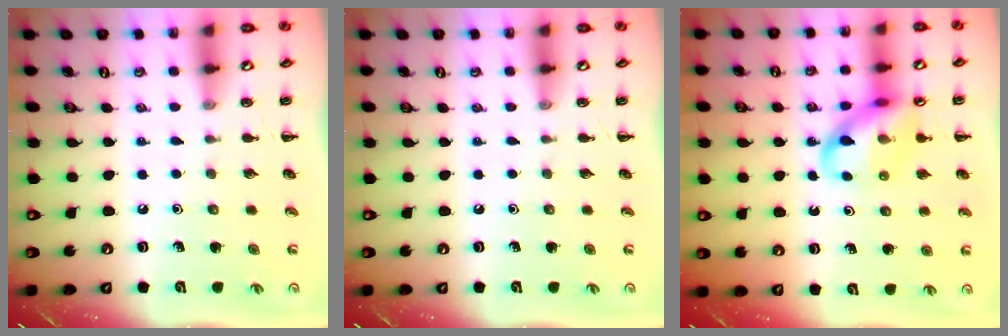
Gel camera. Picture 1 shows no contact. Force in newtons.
{"total": 0.0}
{"total": 13.1, "press": 12.9, "slide": 2.2}